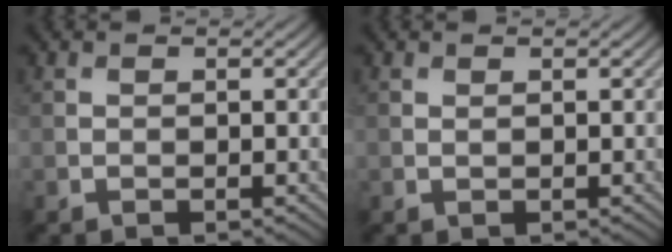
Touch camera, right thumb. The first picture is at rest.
{"total": 0.0}